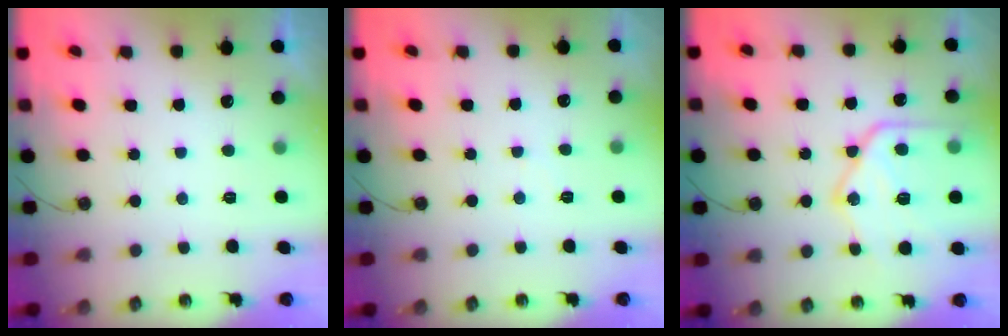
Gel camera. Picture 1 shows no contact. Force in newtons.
{"total": 2.8, "press": 2.8, "slide": 0.5}
{"total": 20.5, "press": 20.4, "slide": 1.7}